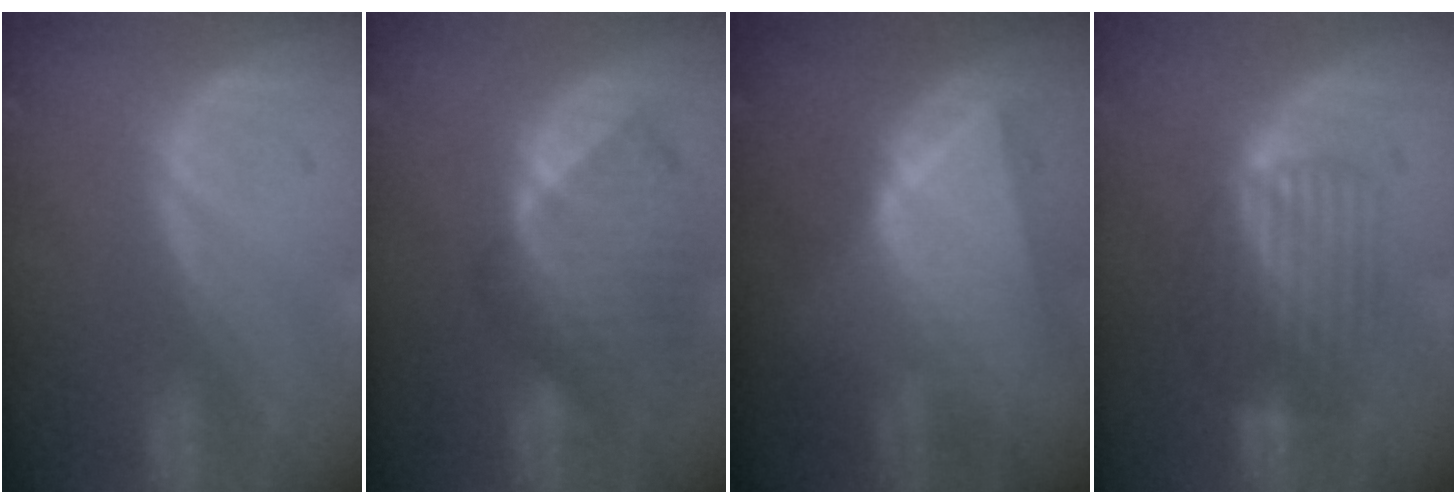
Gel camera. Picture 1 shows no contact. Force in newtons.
{"total": 9.7, "press": 8.5, "slide": 4.6}
{"total": 9.0, "press": 8.0, "slide": 4.2}
{"total": 6.4, "press": 6.3, "slide": 1.1}